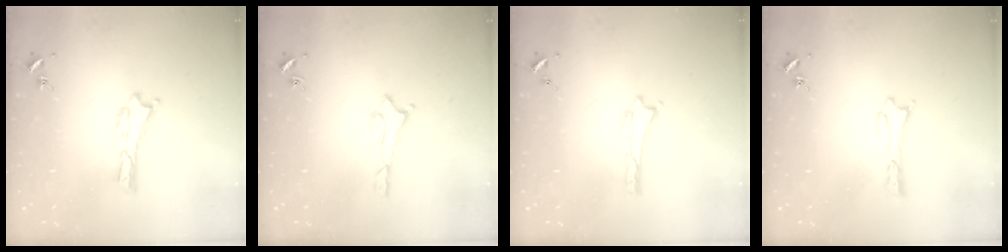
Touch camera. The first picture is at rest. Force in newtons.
{"total": 1.1, "press": 1.1, "slide": 0.1}
{"total": 0.0}
{"total": 0.7, "press": 0.7, "slide": 0.1}